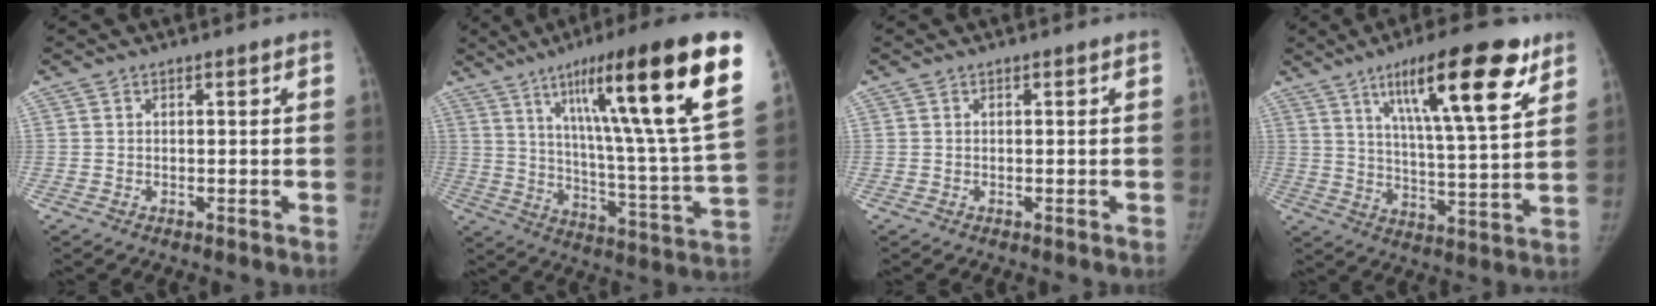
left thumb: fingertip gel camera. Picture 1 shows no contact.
{"total": 28.8, "force": [14.2, 3.5, 24.8], "torque": [-0.362, -0.039, 0.221]}
{"total": 0.0}
{"total": 20.1, "force": [10.9, 4.7, 16.2], "torque": [-0.225, -0.039, 0.173]}